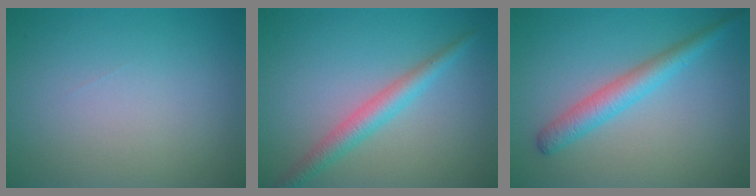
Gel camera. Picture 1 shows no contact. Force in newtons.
{"total": 2.9, "press": 2.9, "slide": 0.1}
{"total": 3.3, "press": 3.3, "slide": 0.1}